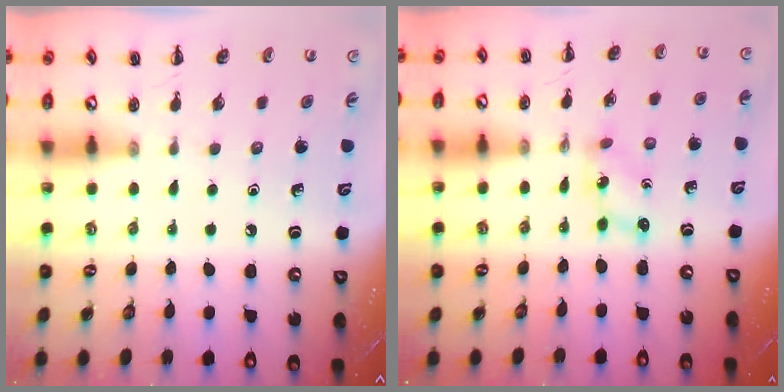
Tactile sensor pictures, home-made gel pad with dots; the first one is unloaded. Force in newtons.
{"total": 1.8, "press": 1.8, "slide": 0.3}